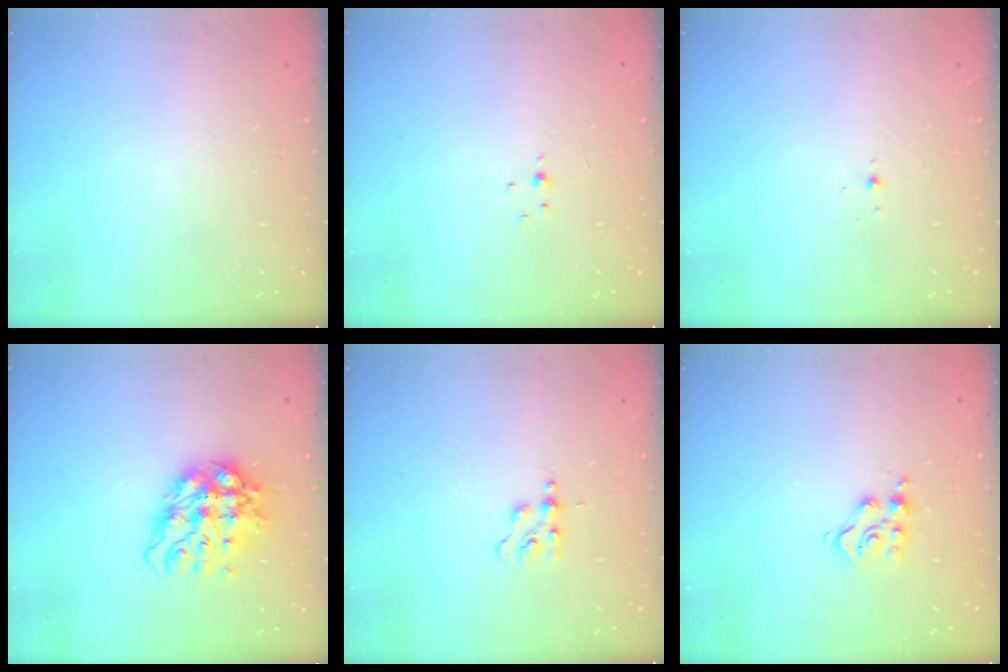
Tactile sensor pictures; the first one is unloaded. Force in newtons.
{"total": 1.5, "press": 1.5, "slide": 0.3}
{"total": 3.0, "press": 2.9, "slide": 0.8}
{"total": 13.0, "press": 12.9, "slide": 1.5}
{"total": 3.7, "press": 3.7, "slide": 0.5}
{"total": 5.7, "press": 5.7, "slide": 0.0}